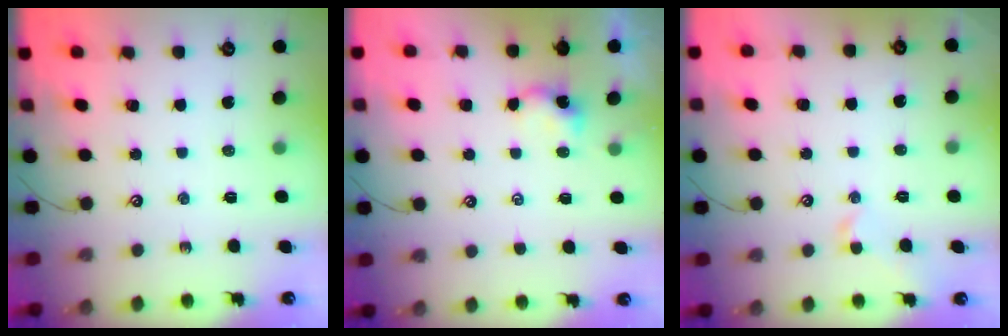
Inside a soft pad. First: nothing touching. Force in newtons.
{"total": 0.0}
{"total": 1.1, "press": 0.8, "slide": 0.7}